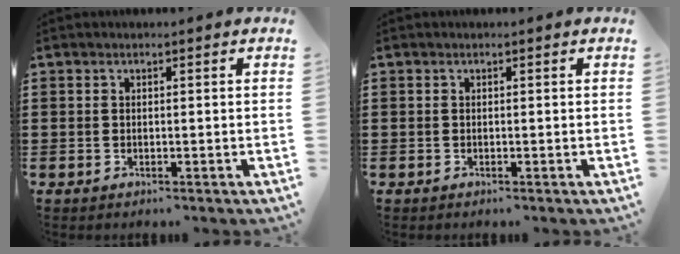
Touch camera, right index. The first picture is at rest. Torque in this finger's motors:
{"motor_torque": [0.60, 0.14, 0.05, 0.02]}